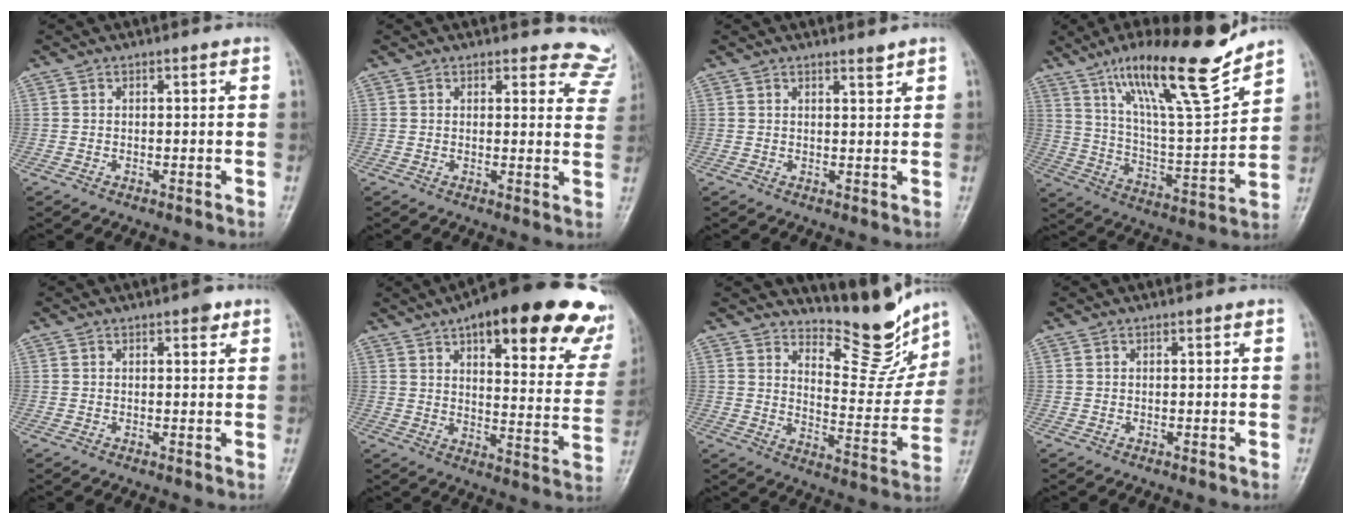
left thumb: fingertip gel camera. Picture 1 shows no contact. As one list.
[{"total": 9.0, "force": [8.4, 3.3, 0.4], "torque": [0.058, -0.047, 0.059]}, {"total": 1.4, "force": [1.3, 0.1, 0.6], "torque": [-0.006, -0.012, 0.022]}, {"total": 21.2, "force": [15.1, 3.4, 14.5], "torque": [-0.211, -0.074, 0.261]}, {"total": 1.9, "force": [1.1, 0.8, 1.3], "torque": [-0.012, -0.003, 0.012]}, {"total": 29.2, "force": [17.7, 10.0, 20.9], "torque": [-0.246, -0.038, 0.225]}, {"total": 12.2, "force": [11.0, 3.6, 4.0], "torque": [-0.024, -0.090, 0.168]}, {"total": 0.0}]